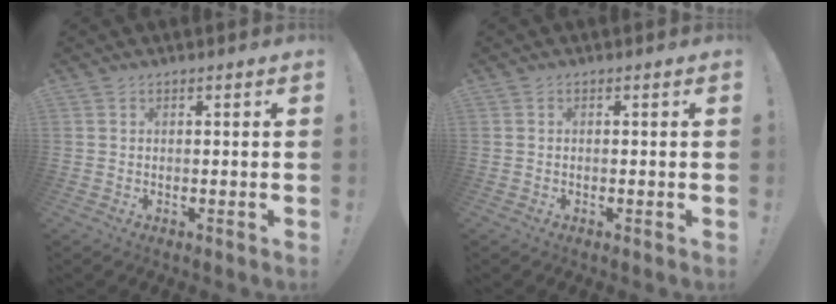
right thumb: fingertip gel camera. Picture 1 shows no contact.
{"total": 0.0}